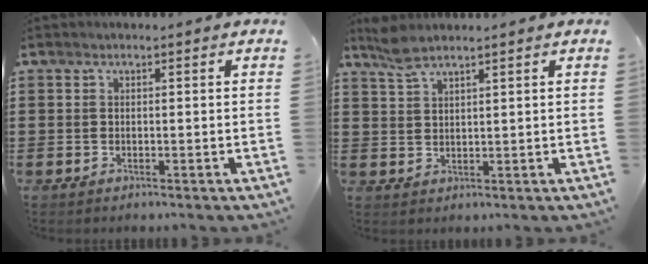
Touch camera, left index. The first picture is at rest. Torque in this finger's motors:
{"motor_torque": [0.48, -0.52, 0.04, 0.07]}